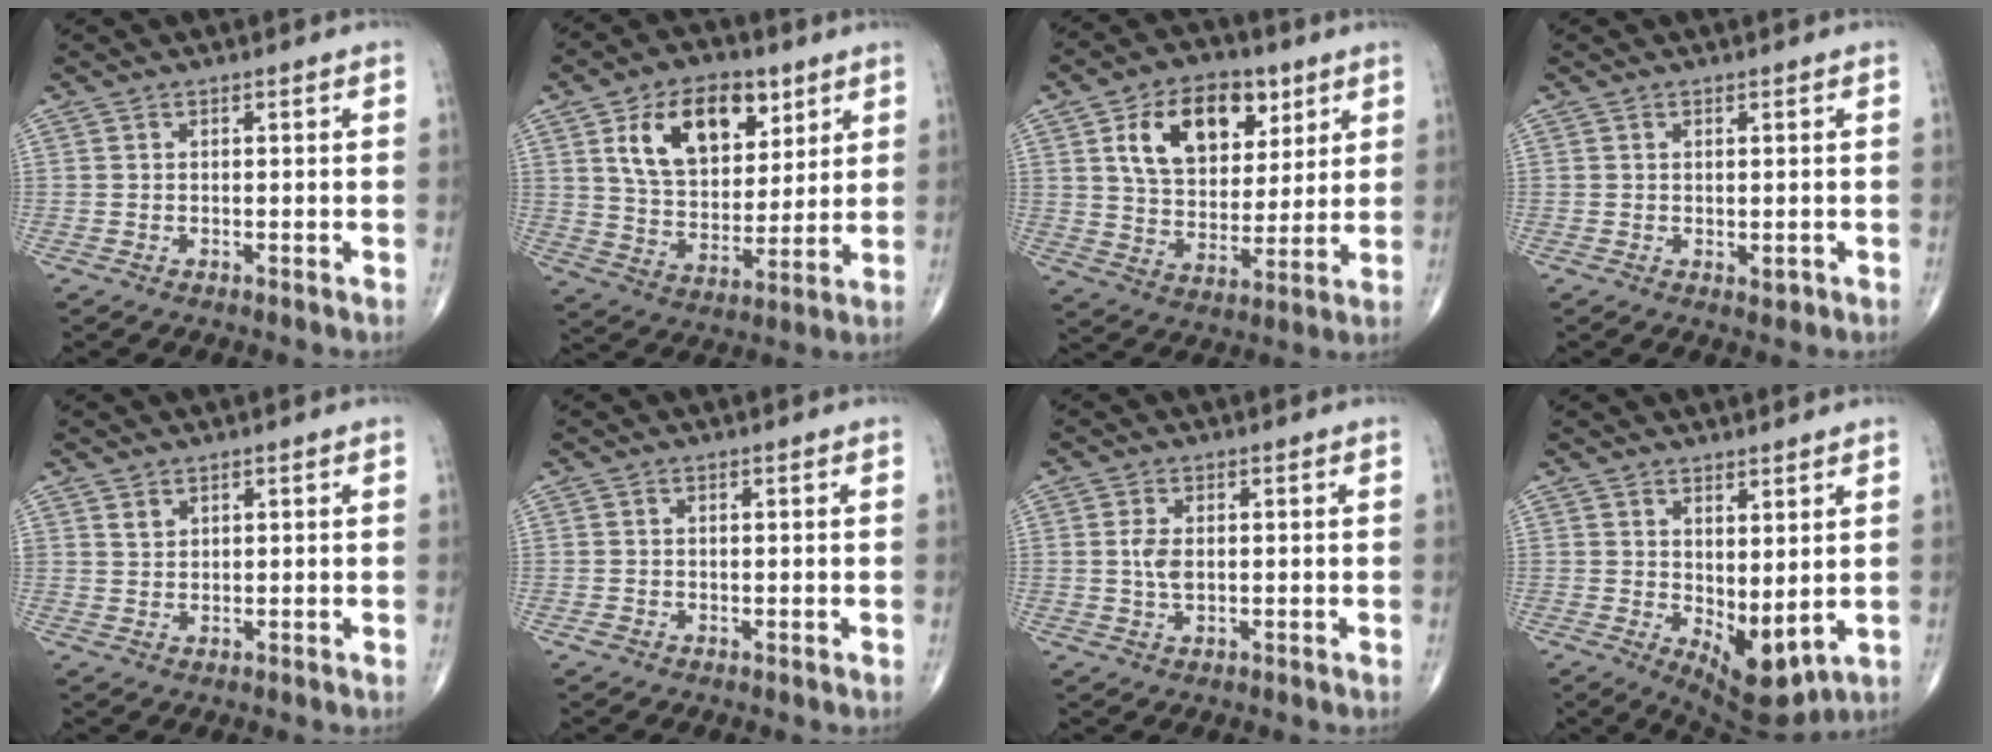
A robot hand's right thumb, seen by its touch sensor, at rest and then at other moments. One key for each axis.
{"total": 17.1, "fx": 7.3, "fy": 10.5, "fz": 11.3, "tx": -0.144, "ty": -0.028, "tz": 0.135}
{"total": 17.1, "fx": 6.8, "fy": 11.1, "fz": 11.0, "tx": -0.139, "ty": -0.021, "tz": 0.121}
{"total": 1.7, "fx": -0.3, "fy": 0.9, "fz": 1.4, "tx": -0.009, "ty": -0.003, "tz": 0.000}
{"total": 1.6, "fx": 1.1, "fy": 1.0, "fz": 0.5, "tx": 0.003, "ty": -0.008, "tz": 0.020}
{"total": 0.7, "fx": -0.2, "fy": 0.6, "fz": 0.2, "tx": 0.000, "ty": 0.003, "tz": -0.004}
{"total": 3.2, "fx": 0.2, "fy": 1.8, "fz": 2.7, "tx": -0.054, "ty": 0.000, "tz": 0.004}
{"total": 8.3, "fx": 0.2, "fy": 3.9, "fz": 7.4, "tx": -0.094, "ty": -0.019, "tz": 0.023}